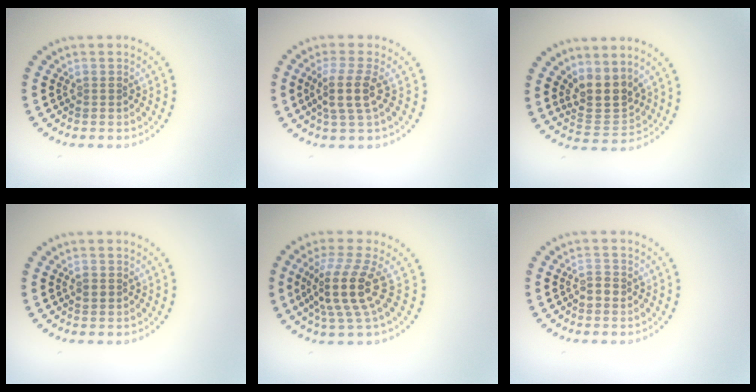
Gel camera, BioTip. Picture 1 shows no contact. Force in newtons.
{"total": 3.0, "press": 2.3, "slide": 1.8}
{"total": 3.7, "press": 3.1, "slide": 2.0}
{"total": 1.1, "press": 1.1, "slide": 0.1}
{"total": 4.9, "press": 3.6, "slide": 3.3}
{"total": 1.2, "press": 1.2, "slide": 0.2}